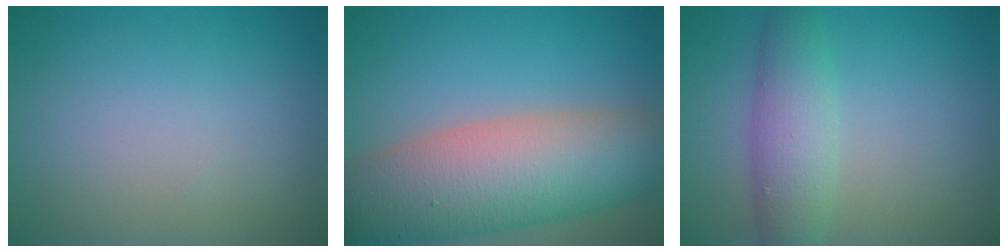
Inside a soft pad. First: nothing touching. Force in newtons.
{"total": 11.6, "press": 11.6, "slide": 0.8}
{"total": 4.3, "press": 4.3, "slide": 0.1}